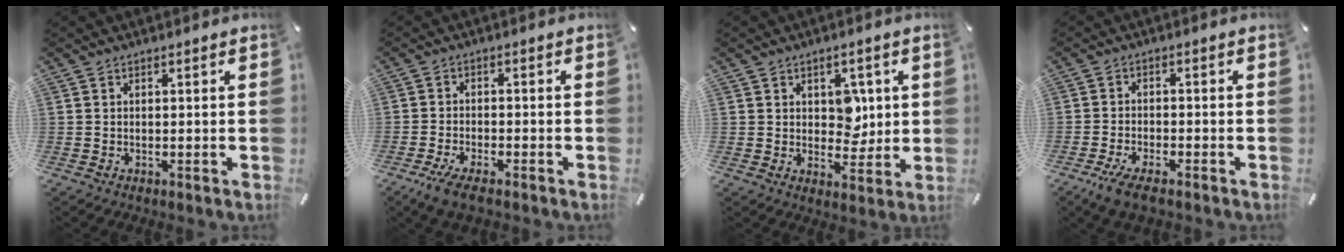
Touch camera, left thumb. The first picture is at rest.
{"total": 5.1, "force": [-3.6, 1.5, 3.2], "torque": [-0.076, 0.007, -0.069]}
{"total": 7.1, "force": [1.6, 5.5, 4.2], "torque": [-0.046, -0.005, 0.022]}
{"total": 5.7, "force": [-3.8, 1.3, 4.0], "torque": [-0.094, 0.000, -0.073]}